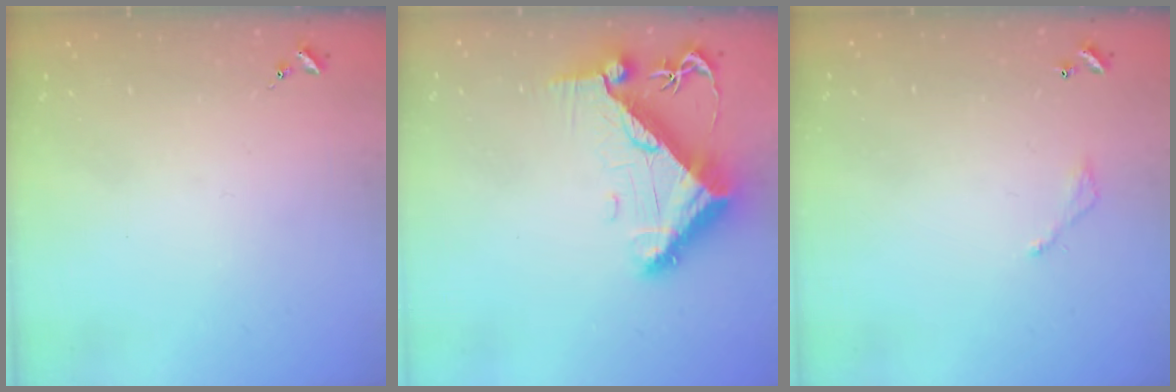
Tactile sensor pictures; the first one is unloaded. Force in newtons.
{"total": 11.0, "press": 10.9, "slide": 1.4}
{"total": 3.8, "press": 3.8, "slide": 0.2}